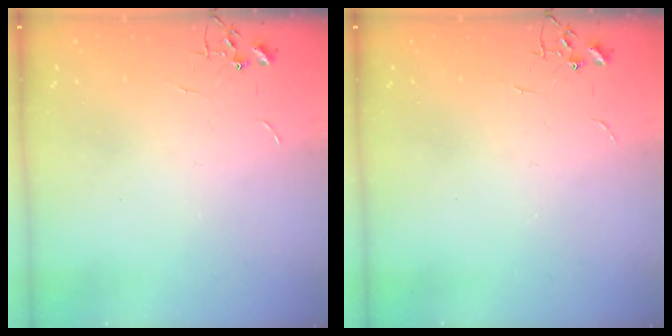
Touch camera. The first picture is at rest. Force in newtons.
{"total": 0.0}